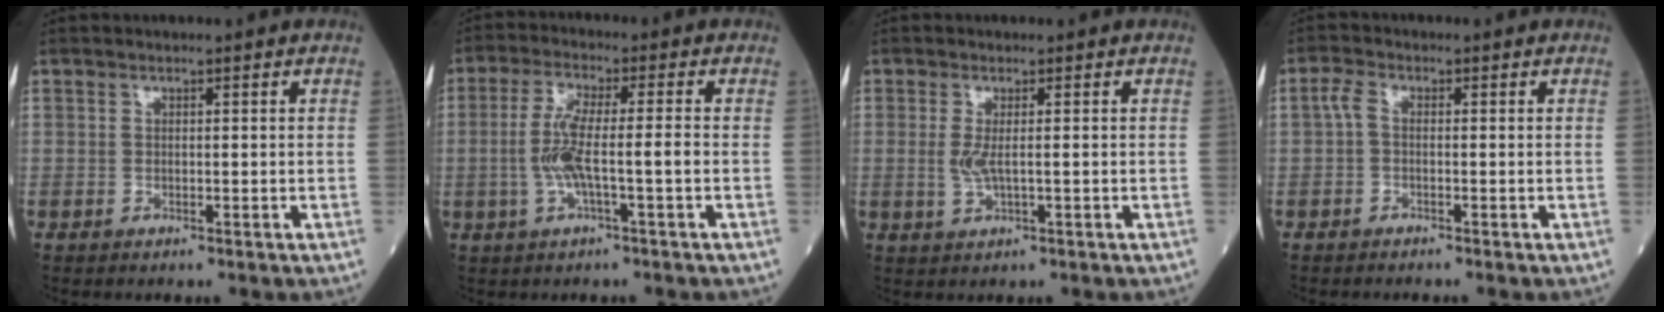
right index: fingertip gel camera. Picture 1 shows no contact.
{"total": 6.6, "force": [-1.3, 0.4, 6.4], "torque": [-0.132, 0.008, -0.025]}
{"total": 2.4, "force": [0.0, 0.5, 2.4], "torque": [-0.056, -0.004, 0.004]}
{"total": 2.0, "force": [-0.4, 0.8, 1.8], "torque": [-0.044, 0.001, -0.012]}